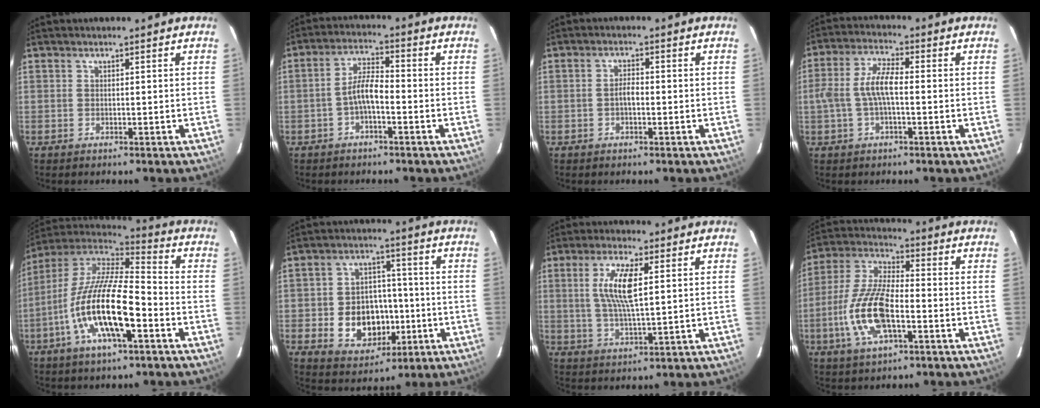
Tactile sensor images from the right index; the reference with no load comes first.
{"total": 4.7, "force": [-2.0, 1.3, 4.1], "torque": [-0.084, 0.014, -0.039]}
{"total": 2.0, "force": [-0.5, 0.8, 1.7], "torque": [-0.034, 0.007, -0.011]}
{"total": 6.9, "force": [-0.9, 2.2, 6.5], "torque": [-0.135, 0.013, -0.016]}
{"total": 19.4, "force": [-6.9, 5.6, 17.2], "torque": [-0.332, -0.019, -0.138]}
{"total": 12.0, "force": [-3.2, 9.3, 6.8], "torque": [-0.151, 0.015, -0.032]}
{"total": 8.6, "force": [2.0, 1.9, 8.2], "torque": [-0.161, 0.003, 0.039]}
{"total": 14.3, "force": [-4.3, 5.3, 12.5], "torque": [-0.268, -0.003, -0.085]}